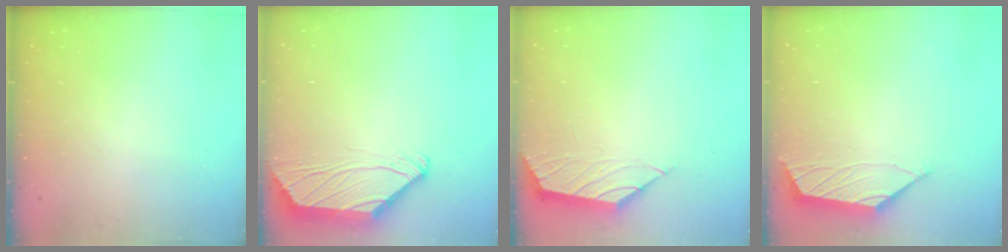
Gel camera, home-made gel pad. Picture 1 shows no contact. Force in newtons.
{"total": 1.6, "press": 1.5, "slide": 0.6}
{"total": 0.8, "press": 0.7, "slide": 0.4}
{"total": 1.4, "press": 1.4, "slide": 0.2}